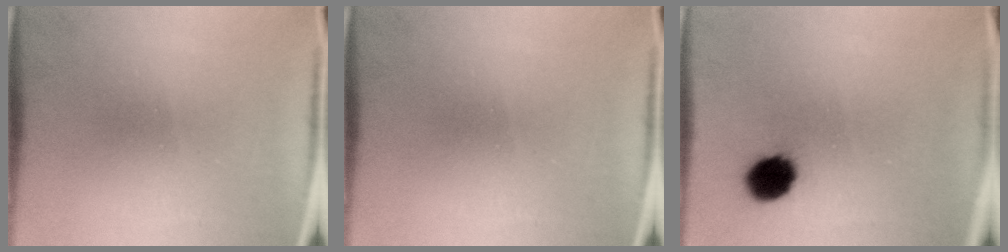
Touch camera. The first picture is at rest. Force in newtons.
{"total": 0.0}
{"total": 8.6}